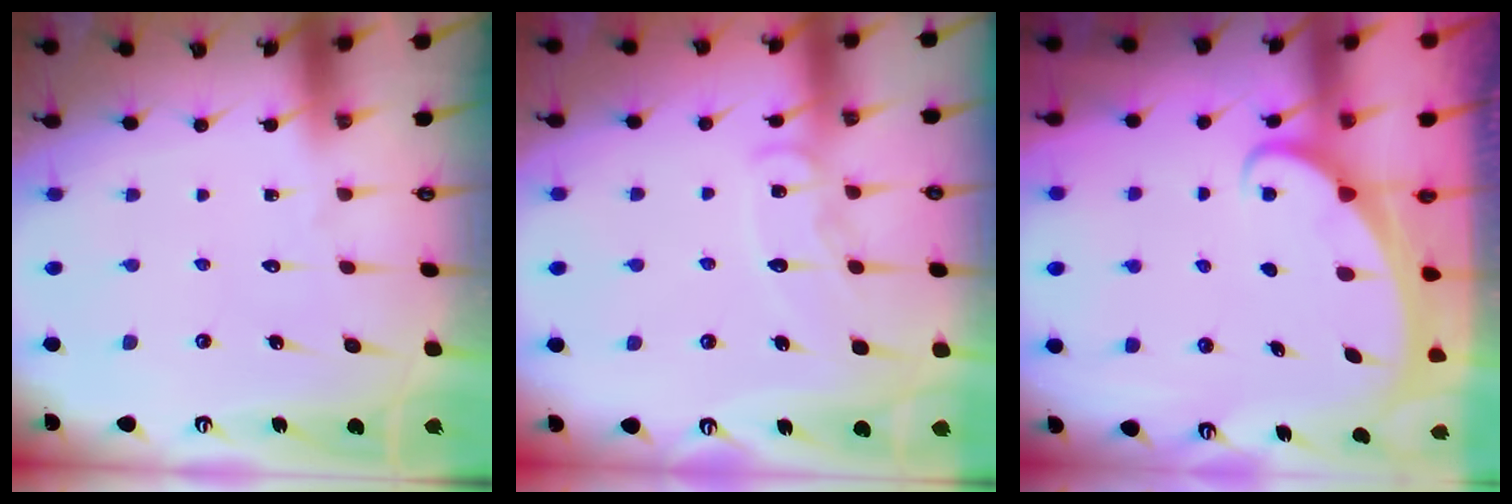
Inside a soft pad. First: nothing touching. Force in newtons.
{"total": 9.0, "press": 8.9, "slide": 0.7}
{"total": 2.0, "press": 2.0, "slide": 0.2}